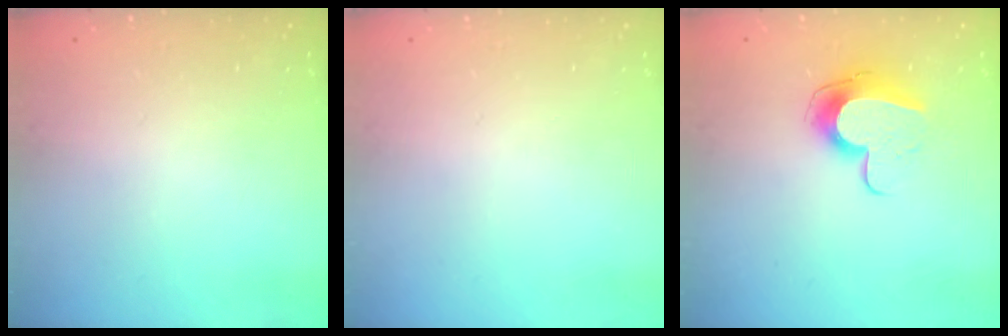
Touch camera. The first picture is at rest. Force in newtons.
{"total": 0.0}
{"total": 10.7, "press": 10.6, "slide": 0.7}